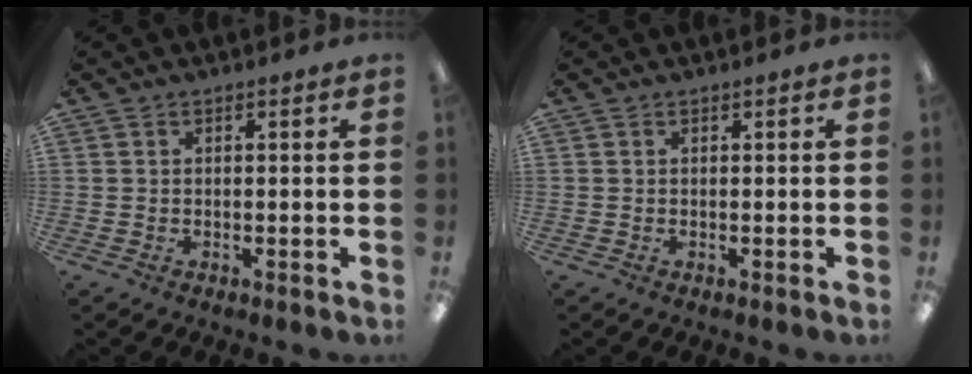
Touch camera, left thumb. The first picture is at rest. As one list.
[{"total": 0.0}]